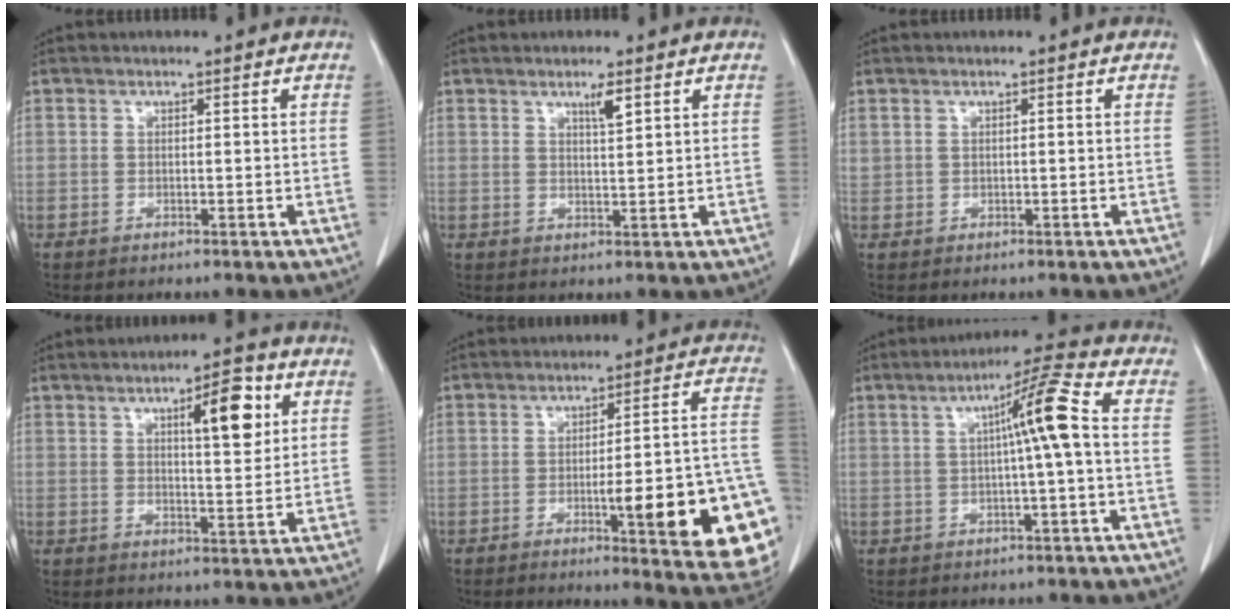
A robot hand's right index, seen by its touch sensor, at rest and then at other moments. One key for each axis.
{"total": 2.5, "fx": 1.5, "fy": 0.2, "fz": 2.0, "tx": -0.038, "ty": -0.004, "tz": 0.028}
{"total": 0.6, "fx": 0.4, "fy": 0.5, "fz": 0.1, "tx": 0.004, "ty": 0.008, "tz": 0.009}
{"total": 7.8, "fx": 3.2, "fy": 1.8, "fz": 6.9, "tx": -0.102, "ty": 0.003, "tz": 0.047}
{"total": 19.3, "fx": -6.1, "fy": 2.2, "fz": 18.2, "tx": -0.126, "ty": 0.018, "tz": -0.065}
{"total": 7.5, "fx": 0.7, "fy": -0.4, "fz": 7.5, "tx": -0.120, "ty": 0.016, "tz": 0.008}